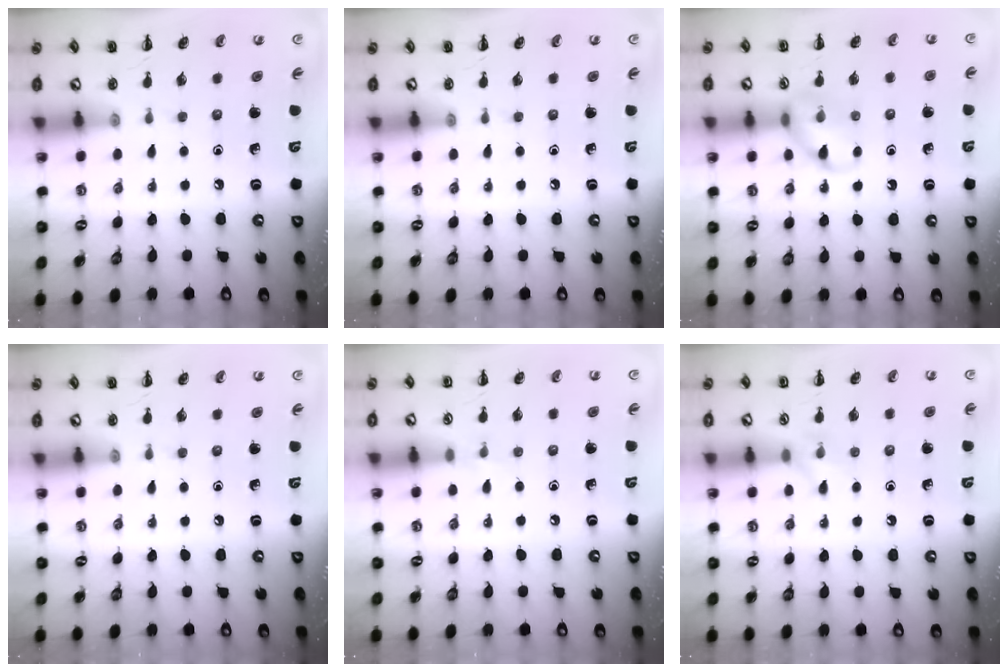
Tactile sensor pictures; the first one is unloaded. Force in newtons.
{"total": 0.0}
{"total": 10.7, "press": 10.7, "slide": 0.9}
{"total": 0.0}
{"total": 3.8, "press": 3.6, "slide": 1.4}
{"total": 5.6, "press": 5.5, "slide": 0.6}